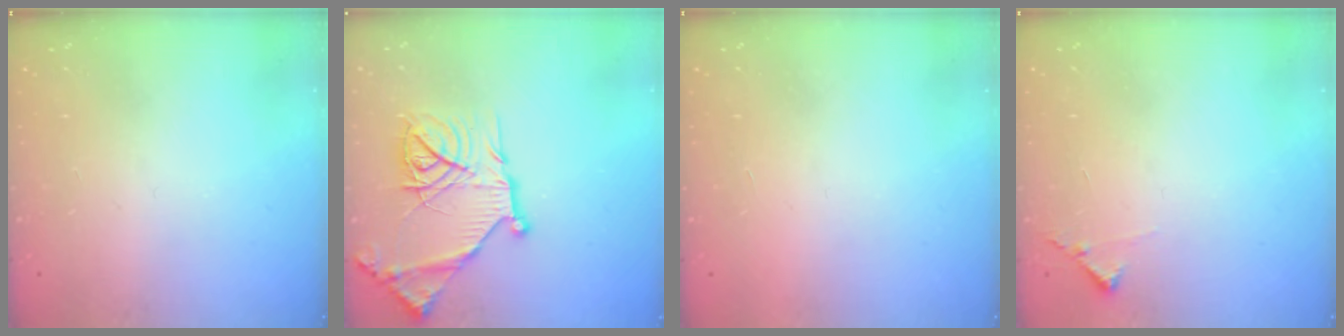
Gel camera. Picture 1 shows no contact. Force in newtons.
{"total": 20.2, "press": 20.1, "slide": 1.9}
{"total": 1.7, "press": 1.7, "slide": 0.1}
{"total": 5.5, "press": 5.5, "slide": 0.4}